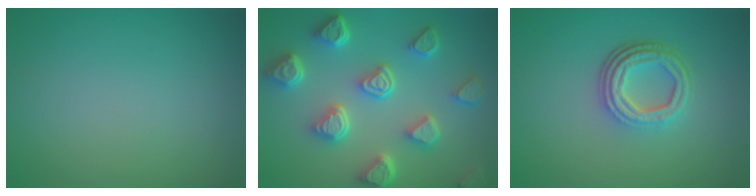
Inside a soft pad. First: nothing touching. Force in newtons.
{"total": 7.2, "press": 5.8, "slide": 4.2}
{"total": 4.5, "press": 3.2, "slide": 3.1}